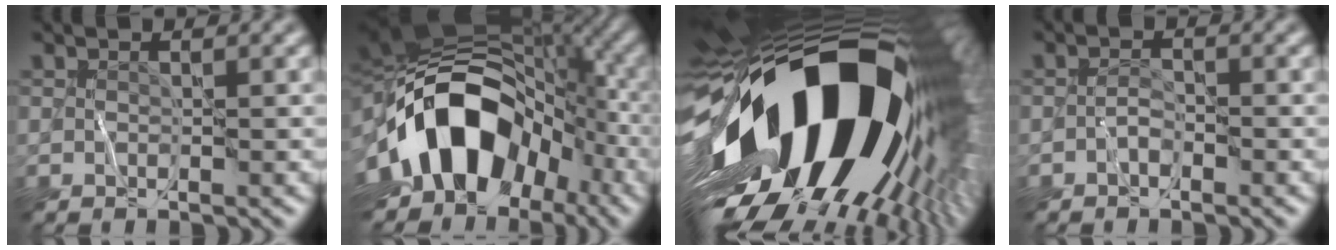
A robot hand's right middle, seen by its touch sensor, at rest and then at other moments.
{"total": 16.2, "force": [-4.5, 10.7, 11.4], "torque": [-0.181, 0.000, -0.087]}
{"total": 22.1, "force": [-0.5, 11.9, 18.6], "torque": [-0.339, -0.047, -0.016]}
{"total": 0.9, "force": [-0.6, 0.5, 0.6], "torque": [-0.010, 0.006, -0.014]}